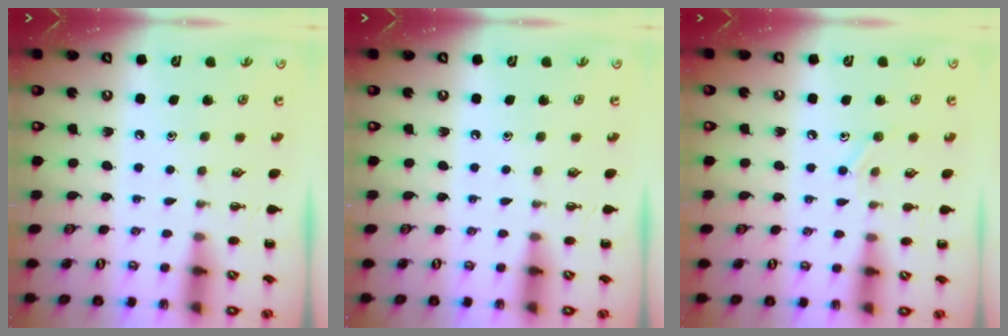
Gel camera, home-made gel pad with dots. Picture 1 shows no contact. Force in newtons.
{"total": 0.0}
{"total": 8.2, "press": 8.0, "slide": 2.0}